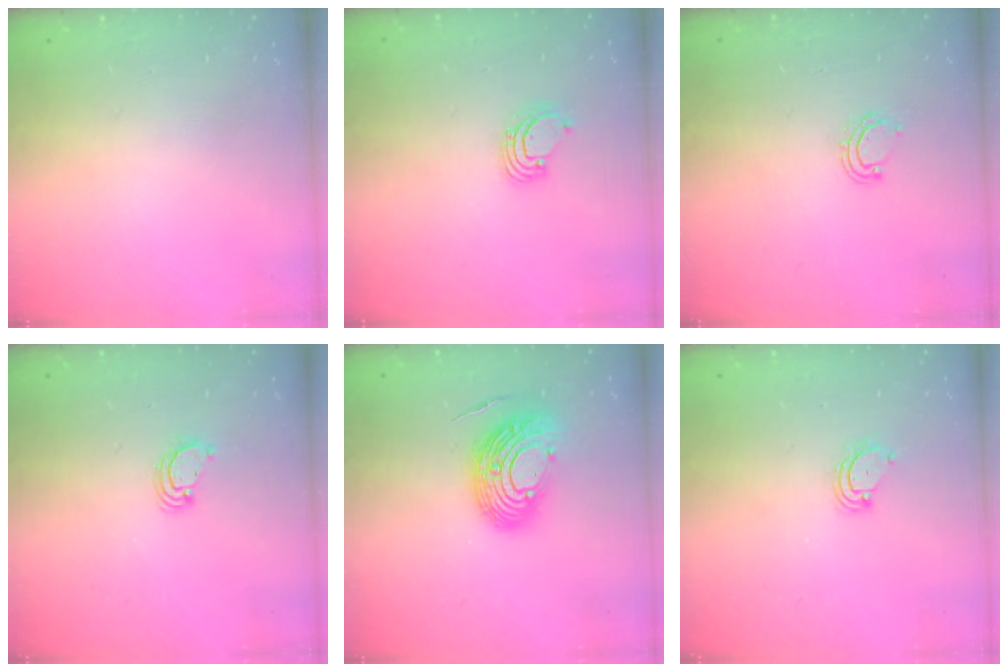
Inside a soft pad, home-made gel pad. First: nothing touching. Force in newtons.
{"total": 2.3, "press": 2.3, "slide": 0.2}
{"total": 5.9, "press": 5.8, "slide": 1.3}
{"total": 2.8, "press": 2.8, "slide": 0.2}
{"total": 13.6, "press": 13.4, "slide": 2.2}
{"total": 2.3, "press": 2.3, "slide": 0.2}